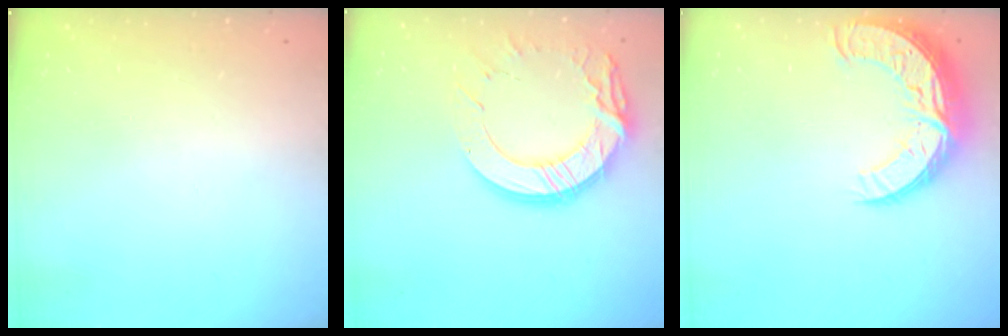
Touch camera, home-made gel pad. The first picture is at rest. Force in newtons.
{"total": 15.1, "press": 15.1, "slide": 0.9}
{"total": 13.9, "press": 13.9, "slide": 1.3}